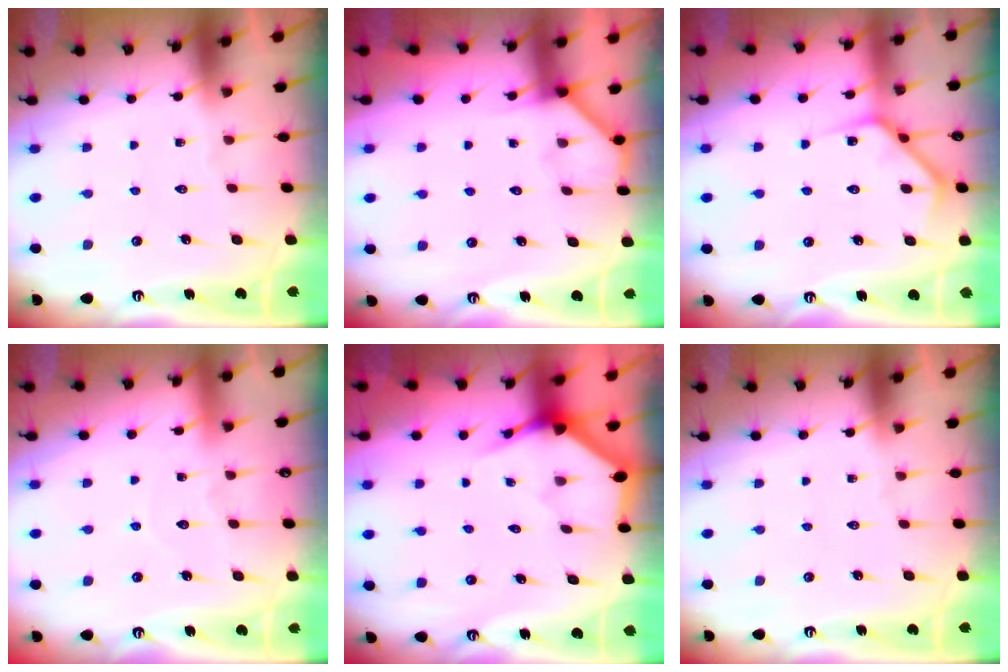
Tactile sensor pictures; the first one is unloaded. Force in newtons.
{"total": 2.9, "press": 2.9, "slide": 0.5}
{"total": 7.4, "press": 7.3, "slide": 0.8}
{"total": 4.5, "press": 4.4, "slide": 0.5}
{"total": 3.4, "press": 3.4, "slide": 0.2}
{"total": 0.0}